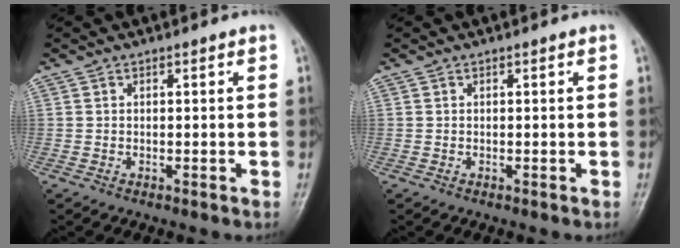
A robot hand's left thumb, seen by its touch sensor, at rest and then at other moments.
{"total": 0.0}